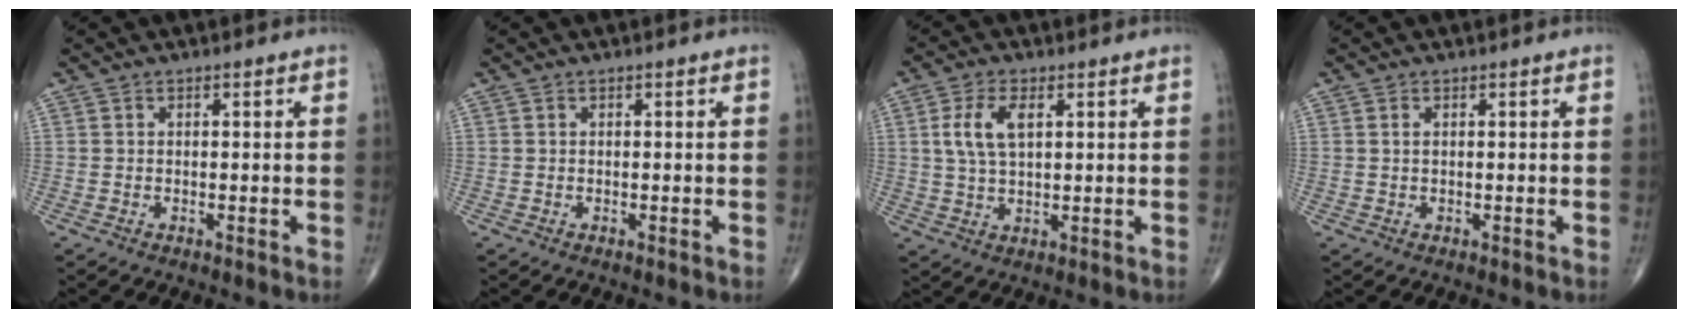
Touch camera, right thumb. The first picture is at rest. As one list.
[{"total": 0.0}, {"total": 6.9, "force": [2.0, 3.4, 5.7], "torque": [-0.121, -0.001, 0.042]}, {"total": 0.7, "force": [0.3, 0.3, 0.6], "torque": [-0.015, 0.003, 0.007]}]